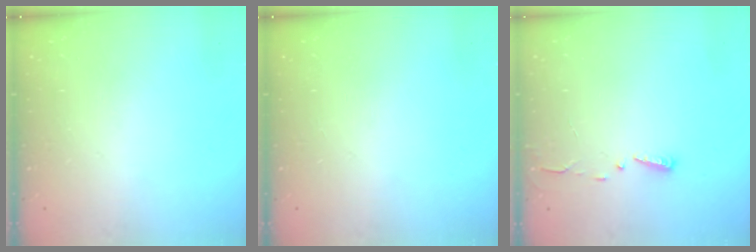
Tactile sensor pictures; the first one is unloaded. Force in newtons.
{"total": 0.0}
{"total": 3.0, "press": 2.9, "slide": 0.3}